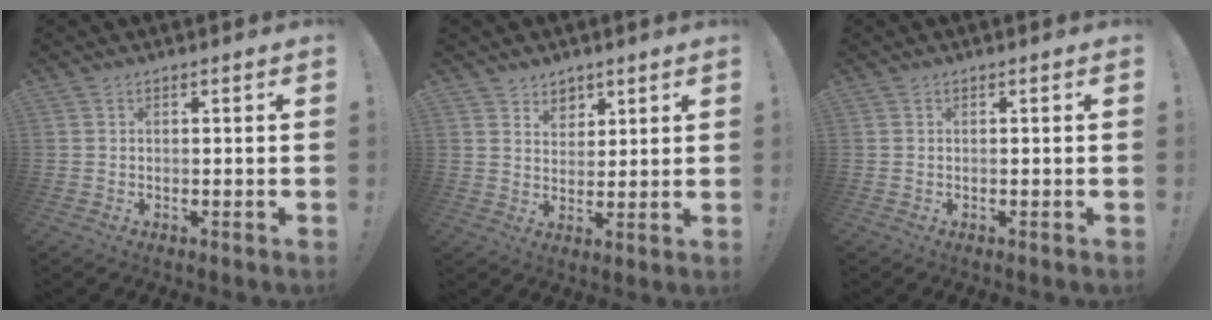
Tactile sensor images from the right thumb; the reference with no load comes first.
{"total": 6.5, "force": [4.2, 5.0, 0.2], "torque": [0.001, -0.036, 0.081]}
{"total": 0.0}